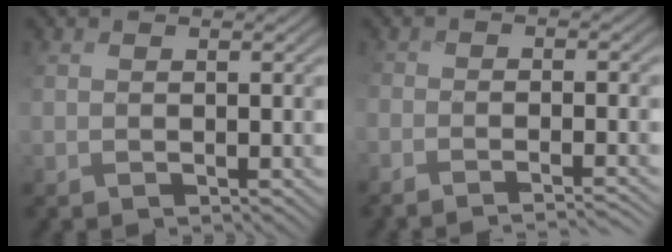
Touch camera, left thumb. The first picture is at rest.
{"total": 5.5, "force": [-4.5, 1.3, 2.8], "torque": [-0.039, -0.007, -0.051]}